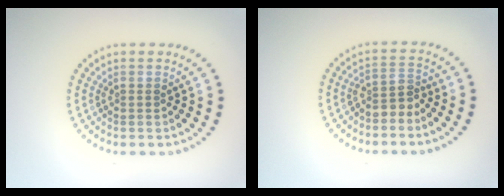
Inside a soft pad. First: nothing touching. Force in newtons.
{"total": 2.1, "press": 1.5, "slide": 1.4}